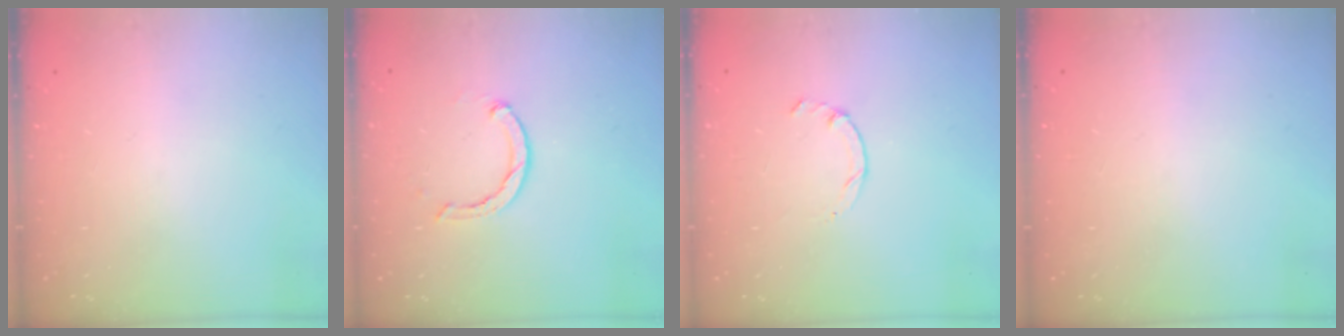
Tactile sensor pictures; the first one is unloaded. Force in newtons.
{"total": 2.4, "press": 2.4, "slide": 0.1}
{"total": 1.3, "press": 1.2, "slide": 0.4}
{"total": 2.2, "press": 2.2, "slide": 0.1}